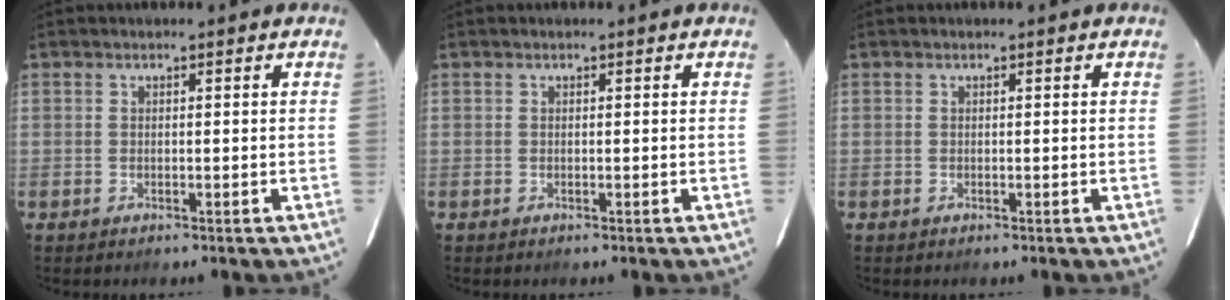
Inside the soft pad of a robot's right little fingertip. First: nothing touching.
{"total": 0.0}
{"total": 0.0}